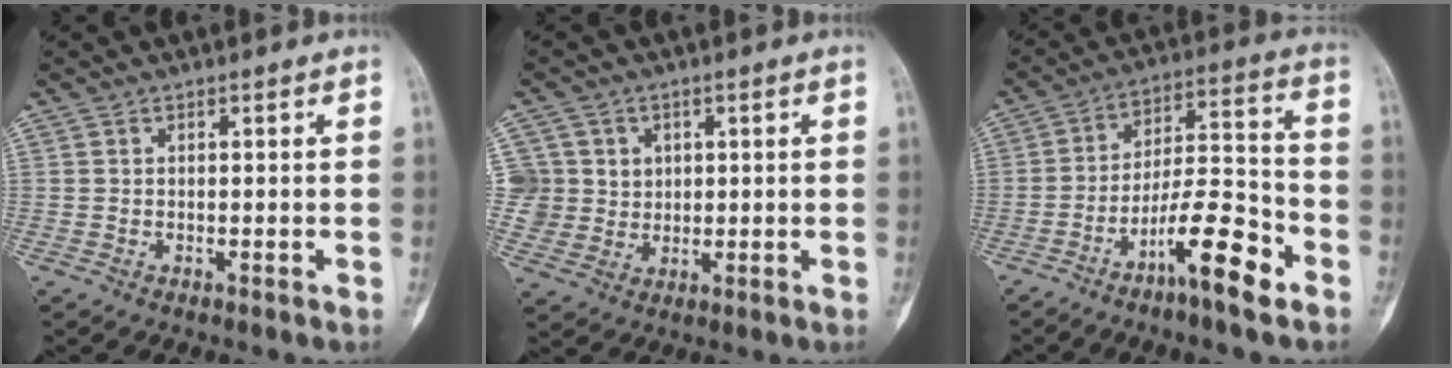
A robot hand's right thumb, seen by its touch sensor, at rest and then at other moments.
{"total": 6.9, "force": [1.9, 6.6, 0.5], "torque": [0.026, -0.003, 0.039]}
{"total": 13.0, "force": [-7.4, 2.9, 10.3], "torque": [-0.175, 0.061, -0.128]}